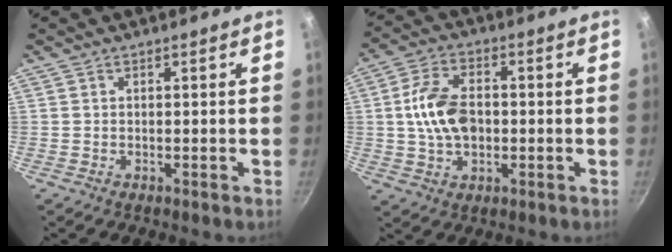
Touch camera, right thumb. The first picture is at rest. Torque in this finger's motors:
{"motor_torque": [0.13, 0.35, 0.65, 0.58, 0.16]}